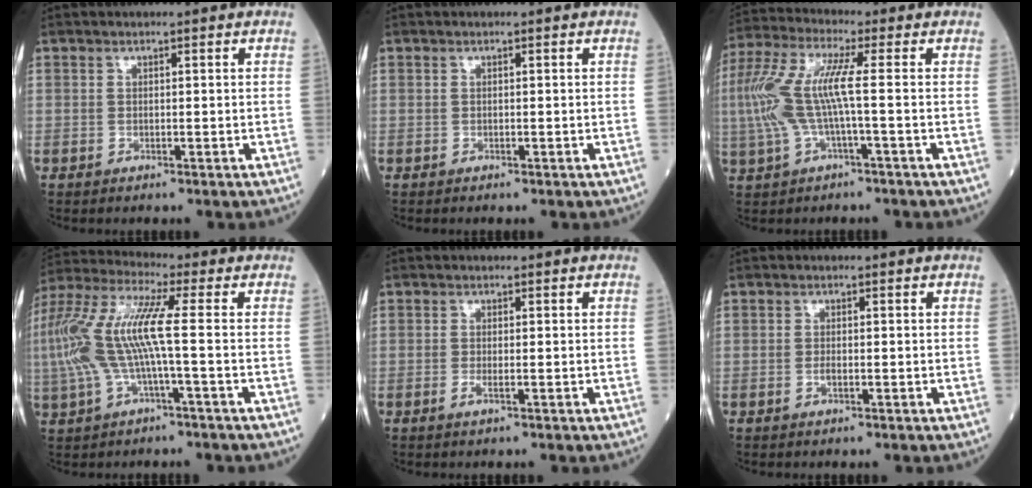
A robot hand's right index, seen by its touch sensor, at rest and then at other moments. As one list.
[{"total": 0.0}, {"total": 9.9, "force": [-0.4, 1.2, 9.8], "torque": [-0.229, 0.026, -0.013]}, {"total": 13.2, "force": [-0.7, 1.8, 13.1], "torque": [-0.298, 0.028, -0.021]}, {"total": 0.7, "force": [-0.3, 0.0, 0.7], "torque": [-0.015, 0.000, -0.005]}, {"total": 0.9, "force": [-0.3, 0.2, 0.8], "torque": [-0.017, 0.001, -0.006]}]